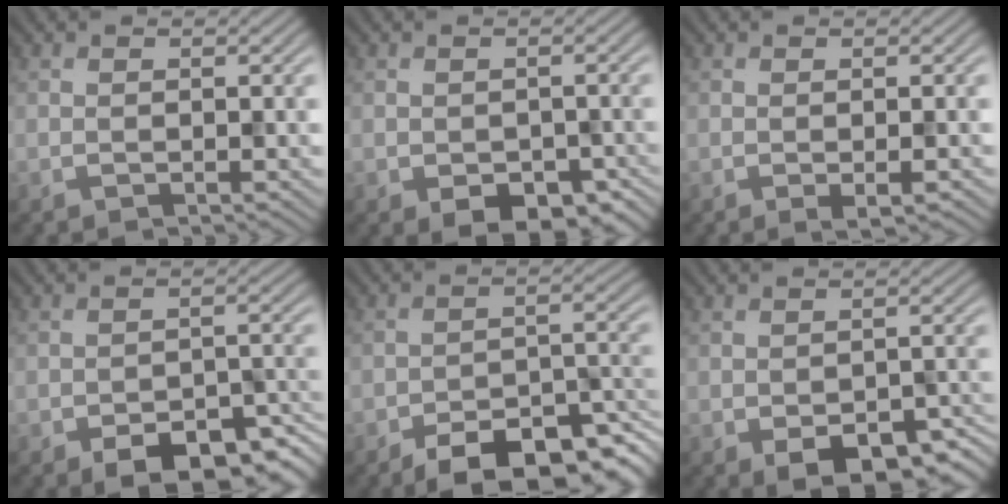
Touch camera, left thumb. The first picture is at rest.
{"total": 5.0, "force": [-2.5, 3.1, 3.1], "torque": [-0.042, -0.025, -0.027]}
{"total": 1.4, "force": [-0.5, 0.2, 1.2], "torque": [-0.022, -0.006, -0.009]}
{"total": 8.8, "force": [-5.6, 4.1, 5.4], "torque": [-0.070, -0.009, -0.080]}
{"total": 10.7, "force": [-7.4, 4.3, 6.4], "torque": [-0.083, -0.001, -0.118]}
{"total": 7.2, "force": [-3.9, 3.7, 4.8], "torque": [-0.064, -0.021, -0.041]}